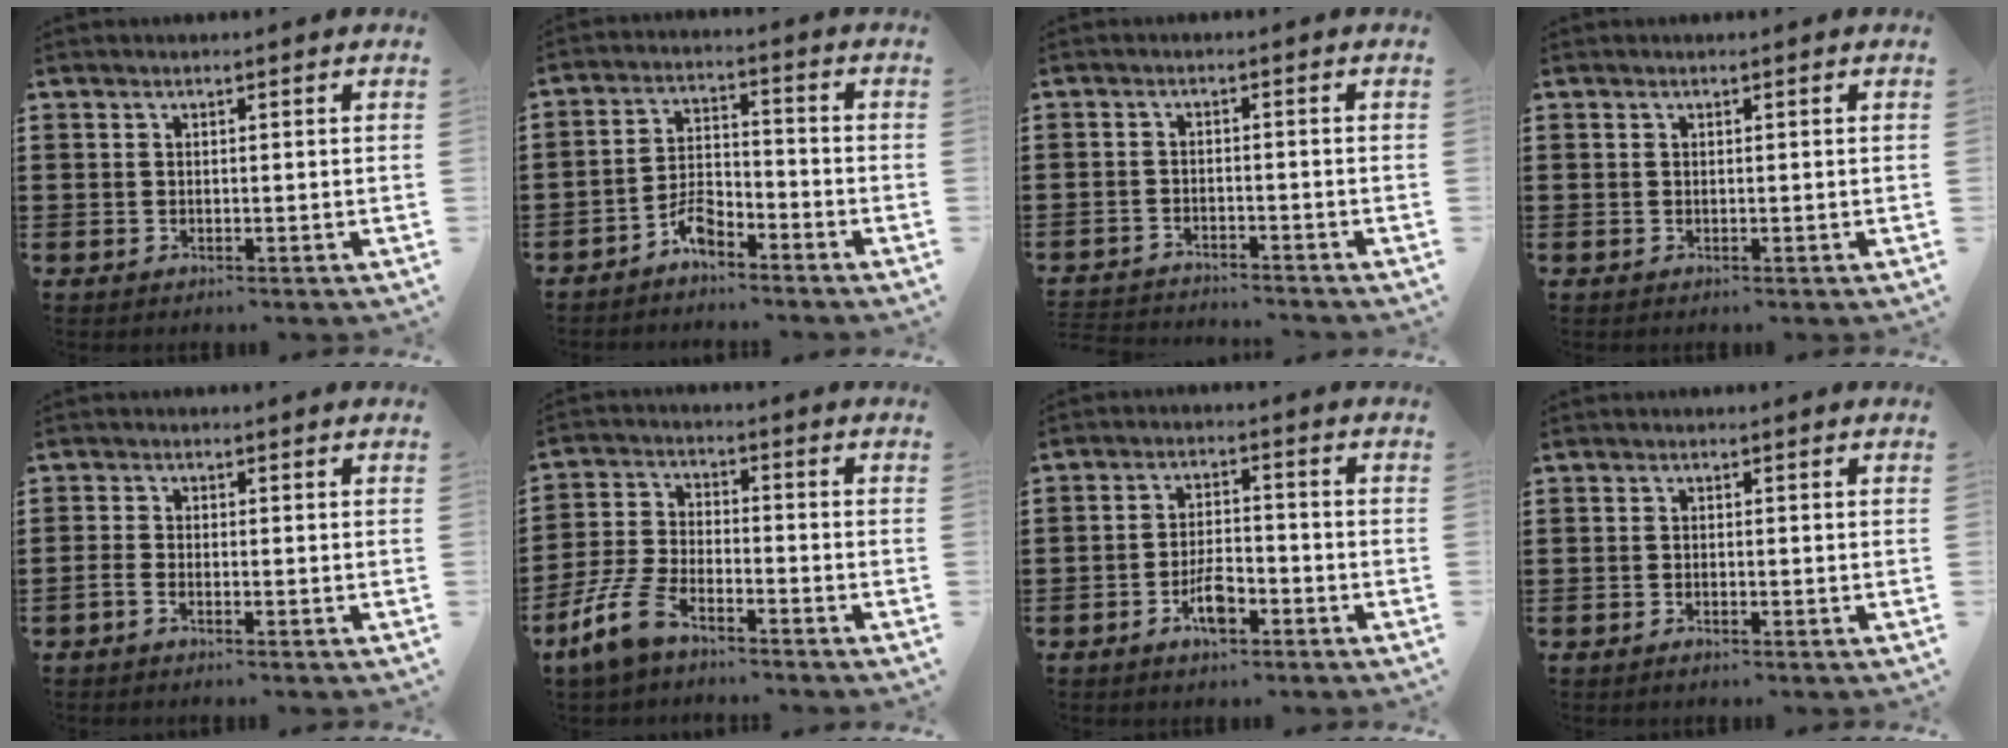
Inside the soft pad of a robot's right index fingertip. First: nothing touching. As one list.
[{"total": 4.5, "force": [-3.7, 1.5, 2.1], "torque": [-0.045, 0.007, -0.070]}, {"total": 2.4, "force": [-2.3, 0.1, -0.2], "torque": [-0.003, 0.002, -0.052]}, {"total": 0.0}, {"total": 1.2, "force": [-1.0, 0.1, 0.6], "torque": [-0.012, -0.003, -0.019]}, {"total": 7.4, "force": [-5.4, 2.4, 4.5], "torque": [-0.121, -0.004, -0.109]}, {"total": 5.1, "force": [-2.8, 1.8, 3.9], "torque": [-0.078, 0.001, -0.052]}, {"total": 0.7, "force": [-0.5, -0.1, 0.4], "torque": [-0.011, -0.008, -0.007]}]